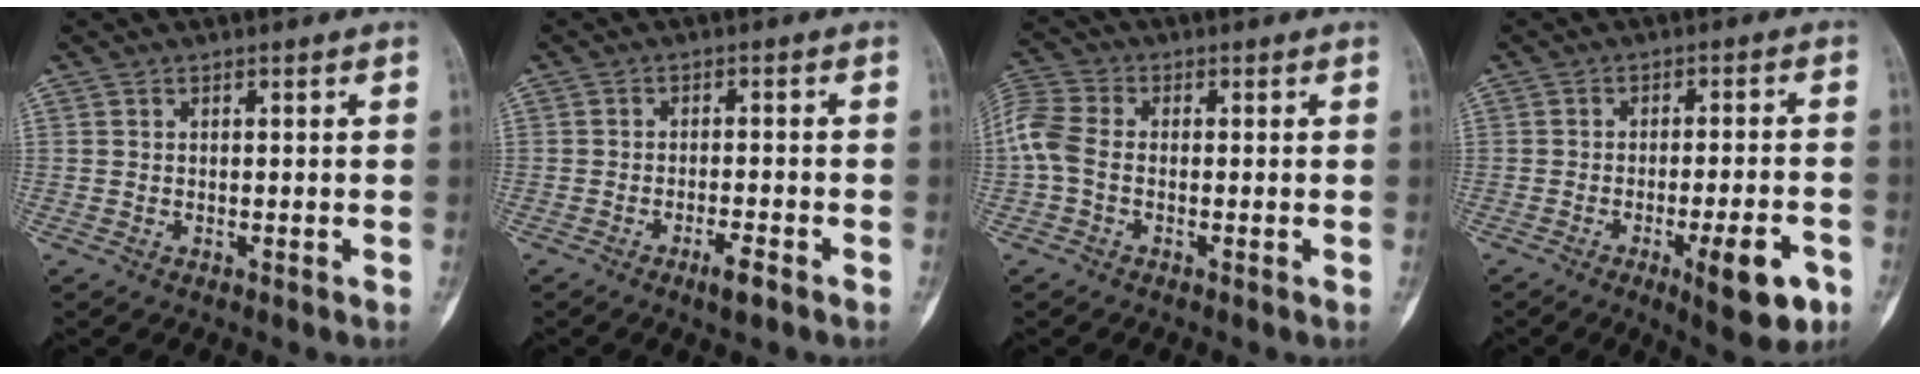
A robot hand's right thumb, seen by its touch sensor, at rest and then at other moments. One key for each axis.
{"total": 3.2, "fx": -2.0, "fy": 0.6, "fz": 2.4, "tx": -0.041, "ty": 0.008, "tz": -0.037}
{"total": 7.0, "fx": -0.8, "fy": 4.7, "fz": 5.2, "tx": -0.127, "ty": 0.017, "tz": -0.029}
{"total": 8.6, "fx": -3.8, "fy": 2.3, "fz": 7.4, "tx": -0.092, "ty": 0.007, "tz": -0.047}